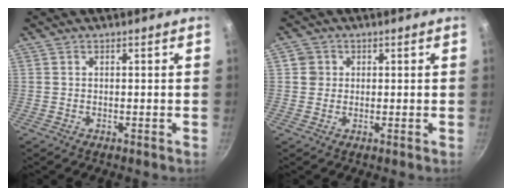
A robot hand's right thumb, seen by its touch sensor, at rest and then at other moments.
{"total": 2.8, "force": [0.5, 2.7, 0.6], "torque": [0.006, 0.006, 0.004]}